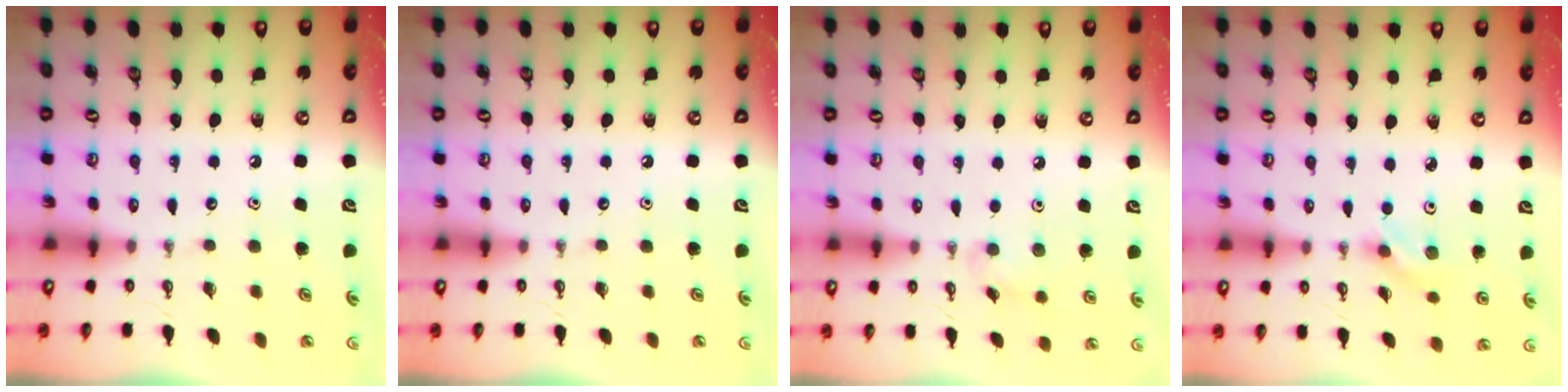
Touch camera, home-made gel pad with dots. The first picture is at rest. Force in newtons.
{"total": 0.0}
{"total": 6.2, "press": 5.8, "slide": 2.1}
{"total": 2.6, "press": 2.3, "slide": 1.3}